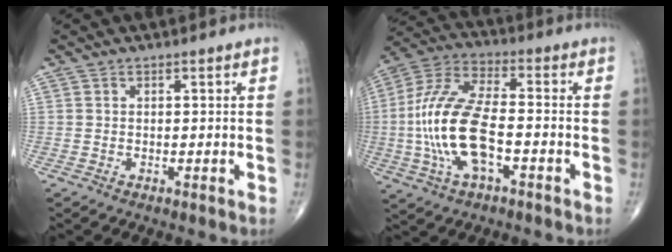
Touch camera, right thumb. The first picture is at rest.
{"total": 16.8, "force": [-3.2, 7.4, 14.7], "torque": [-0.317, 0.030, -0.063]}